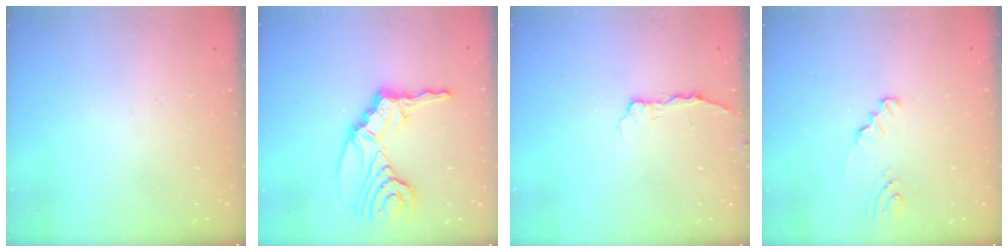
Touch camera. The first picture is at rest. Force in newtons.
{"total": 12.2, "press": 12.1, "slide": 1.4}
{"total": 2.6, "press": 2.6, "slide": 0.3}
{"total": 1.7, "press": 1.7, "slide": 0.1}